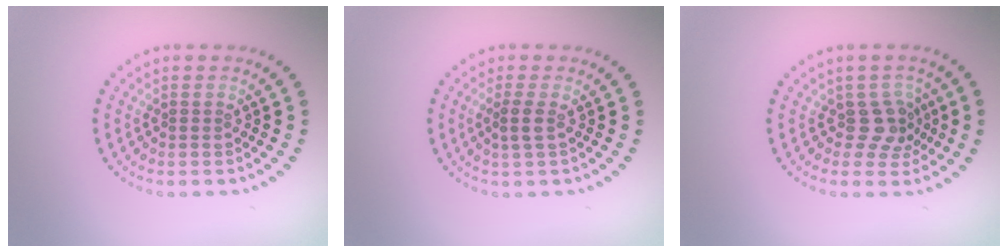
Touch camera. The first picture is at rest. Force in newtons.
{"total": 1.6, "press": 1.2, "slide": 1.0}
{"total": 2.6, "press": 2.1, "slide": 1.6}